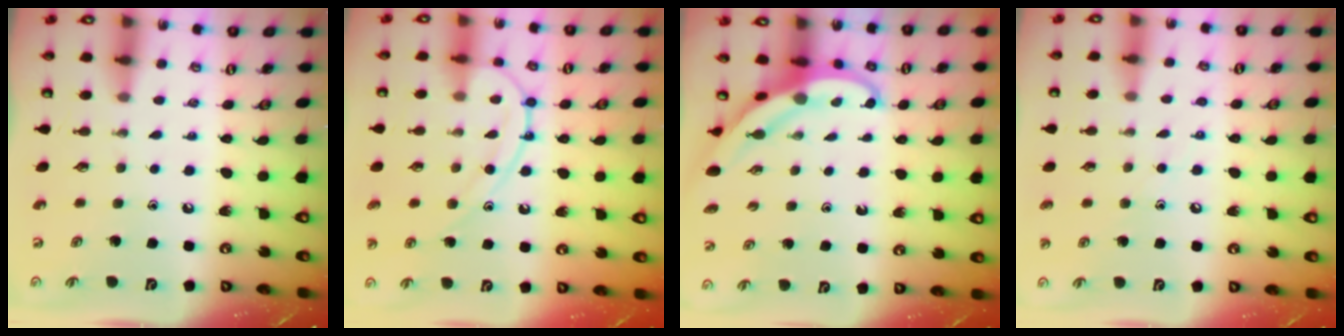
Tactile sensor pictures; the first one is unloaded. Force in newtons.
{"total": 11.4, "press": 11.4, "slide": 0.2}
{"total": 4.4, "press": 4.4, "slide": 0.4}
{"total": 7.0, "press": 7.0, "slide": 0.4}